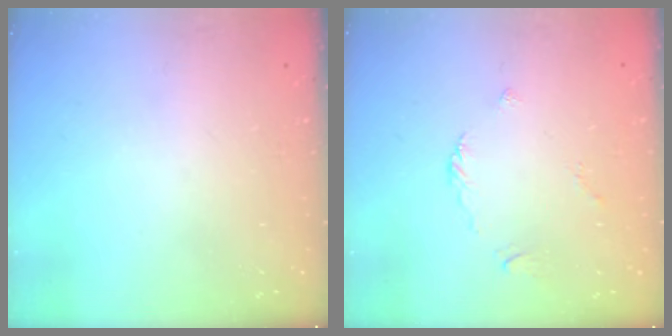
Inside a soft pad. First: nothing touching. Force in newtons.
{"total": 2.7, "press": 2.6, "slide": 0.6}